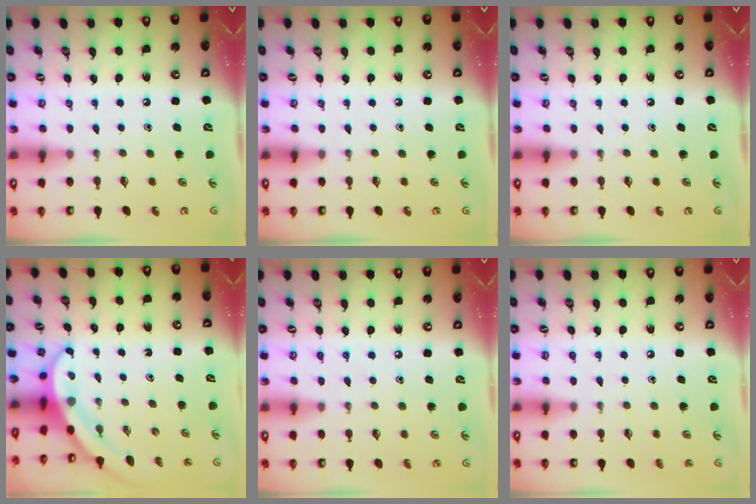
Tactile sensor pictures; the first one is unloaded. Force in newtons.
{"total": 0.0}
{"total": 0.0}
{"total": 3.7, "press": 3.7, "slide": 0.1}
{"total": 4.8, "press": 4.8, "slide": 0.6}
{"total": 3.5, "press": 3.5, "slide": 0.4}